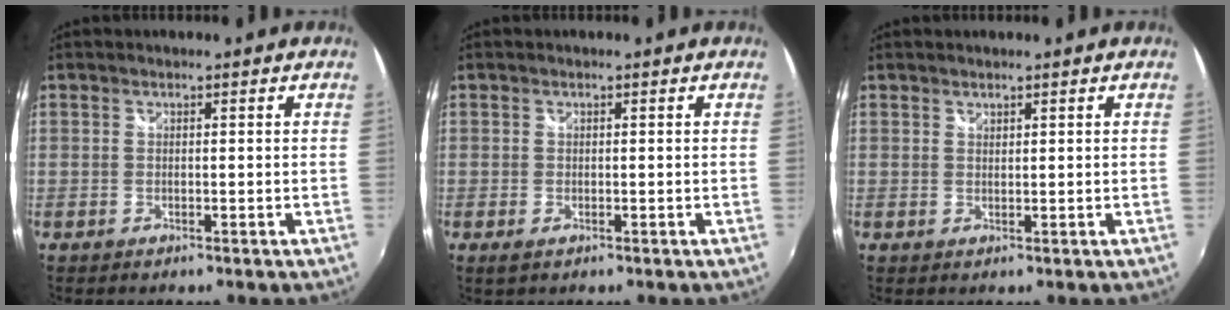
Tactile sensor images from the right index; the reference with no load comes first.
{"total": 1.4, "force": [-0.8, 0.8, 0.9], "torque": [-0.018, -0.005, -0.014]}
{"total": 0.5, "force": [0.5, 0.1, 0.0], "torque": [0.001, 0.000, 0.010]}